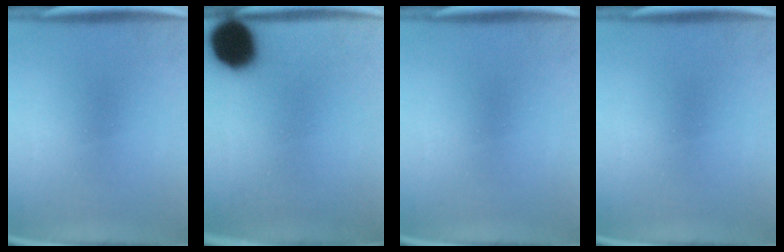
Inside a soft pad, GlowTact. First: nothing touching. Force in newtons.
{"total": 13.4}
{"total": 0.0}
{"total": 0.0}